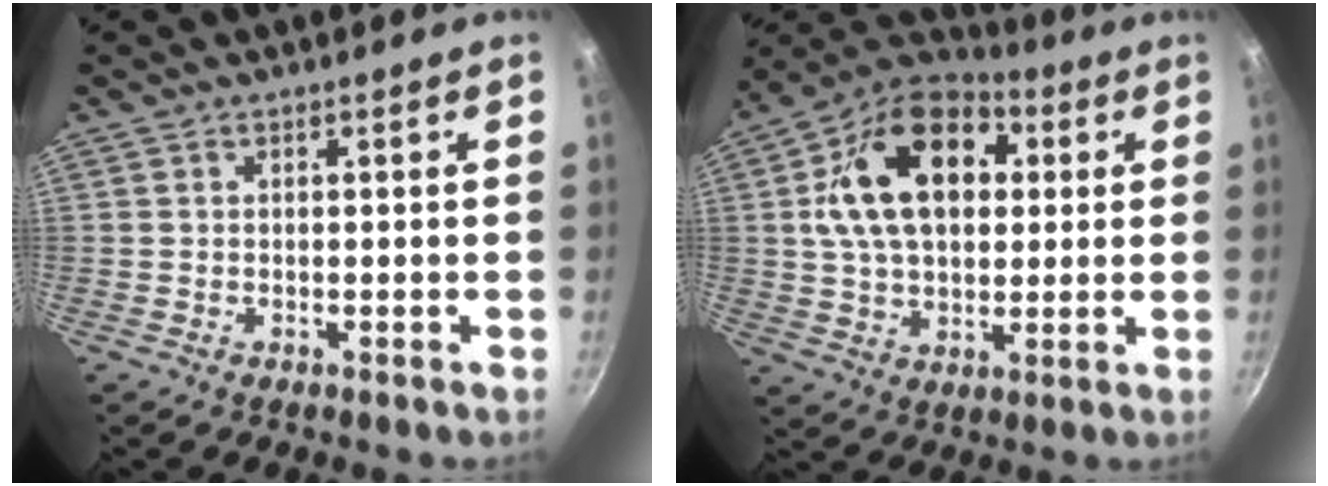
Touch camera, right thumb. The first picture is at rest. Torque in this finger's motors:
{"motor_torque": [0.79, 4.17, 1.96, 0.09, 0.60]}